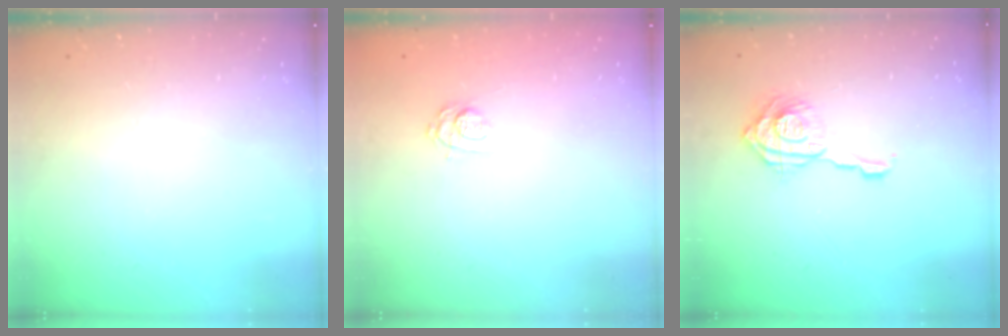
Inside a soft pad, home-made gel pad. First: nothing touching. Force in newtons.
{"total": 7.6, "press": 7.5, "slide": 1.4}
{"total": 11.7, "press": 11.7, "slide": 1.1}